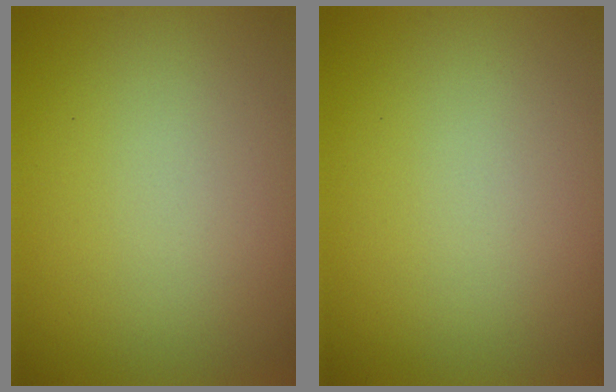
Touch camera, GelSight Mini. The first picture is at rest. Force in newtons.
{"total": 0.0}